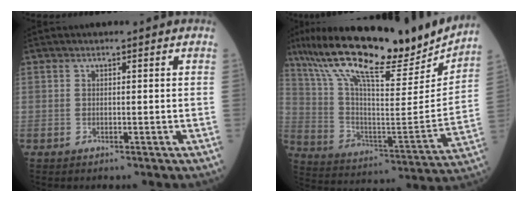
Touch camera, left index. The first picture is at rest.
{"total": 23.7, "force": [20.0, 4.3, 12.0], "torque": [-0.221, -0.009, 0.315]}